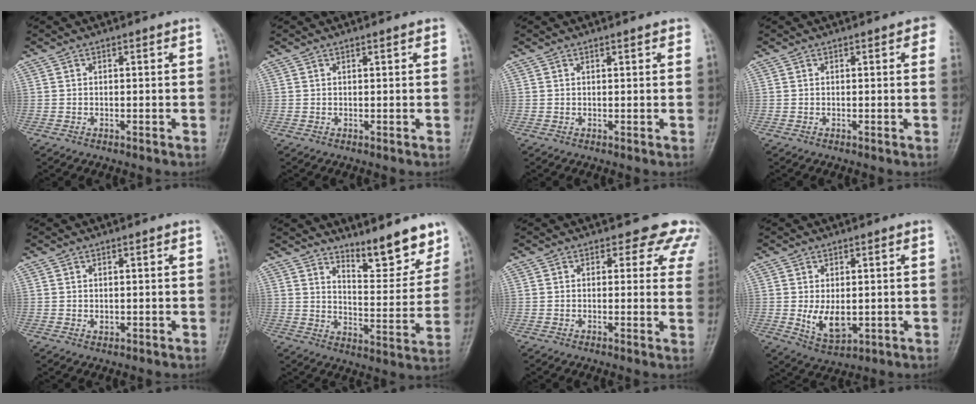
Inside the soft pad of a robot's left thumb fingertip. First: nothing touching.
{"total": 0.8, "force": [0.5, 0.2, 0.6], "torque": [-0.008, 0.000, 0.005]}
{"total": 1.3, "force": [0.9, 0.5, 0.9], "torque": [-0.008, -0.001, 0.008]}
{"total": 3.1, "force": [1.2, 1.2, 2.6], "torque": [-0.016, 0.001, 0.006]}
{"total": 0.8, "force": [-0.1, 0.7, 0.5], "torque": [-0.002, -0.001, 0.003]}
{"total": 8.7, "force": [7.2, 2.3, 4.2], "torque": [-0.030, -0.061, 0.109]}
{"total": 7.4, "force": [5.9, 4.0, 2.2], "torque": [0.021, -0.021, 0.039]}
{"total": 6.2, "force": [-0.5, 3.7, 4.9], "torque": [-0.072, -0.016, 0.005]}